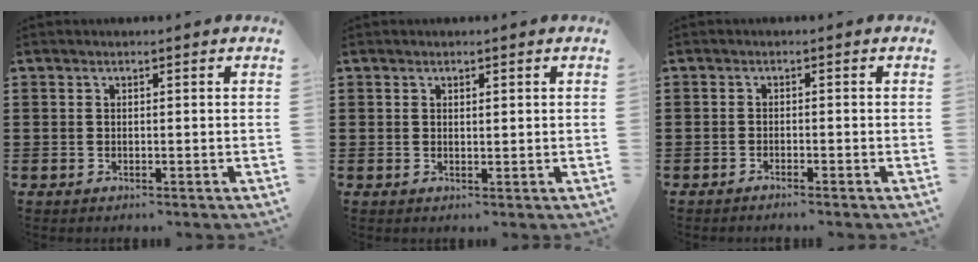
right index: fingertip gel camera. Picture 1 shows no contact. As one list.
[{"total": 0.7, "force": [0.4, 0.3, 0.4], "torque": [-0.009, 0.004, 0.007]}, {"total": 1.0, "force": [-1.0, -0.1, 0.2], "torque": [-0.006, 0.000, -0.019]}]